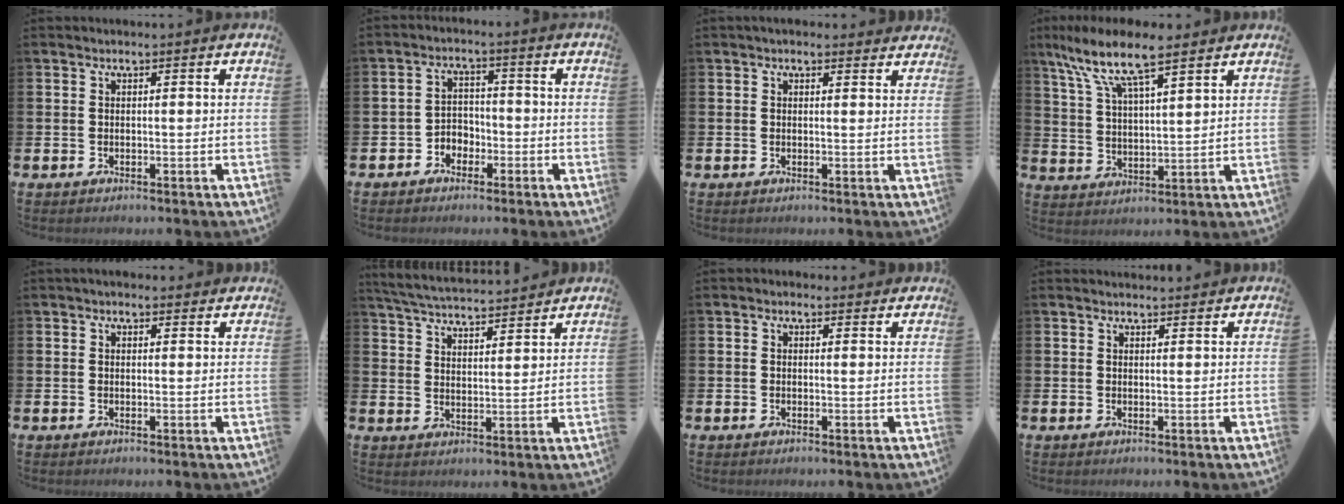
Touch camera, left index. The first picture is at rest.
{"total": 2.9, "force": [-1.9, 2.1, 0.4], "torque": [-0.018, 0.003, -0.046]}
{"total": 1.6, "force": [1.5, 0.6, 0.2], "torque": [0.003, -0.002, 0.025]}
{"total": 9.3, "force": [7.4, 2.3, 5.2], "torque": [-0.122, -0.021, 0.130]}
{"total": 1.2, "force": [1.0, 0.5, 0.3], "torque": [0.001, 0.003, 0.016]}
{"total": 5.3, "force": [5.2, 0.4, 0.5], "torque": [-0.029, -0.034, 0.092]}
{"total": 0.9, "force": [0.7, 0.6, 0.2], "torque": [0.005, 0.005, 0.009]}
{"total": 1.4, "force": [1.4, 0.3, 0.0], "torque": [0.013, -0.006, 0.023]}